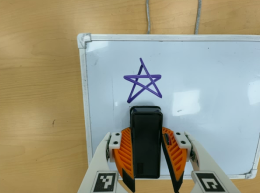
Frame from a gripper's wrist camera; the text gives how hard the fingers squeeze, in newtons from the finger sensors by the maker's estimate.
{"total": 7.0, "left": 5.4, "right": 8.7}